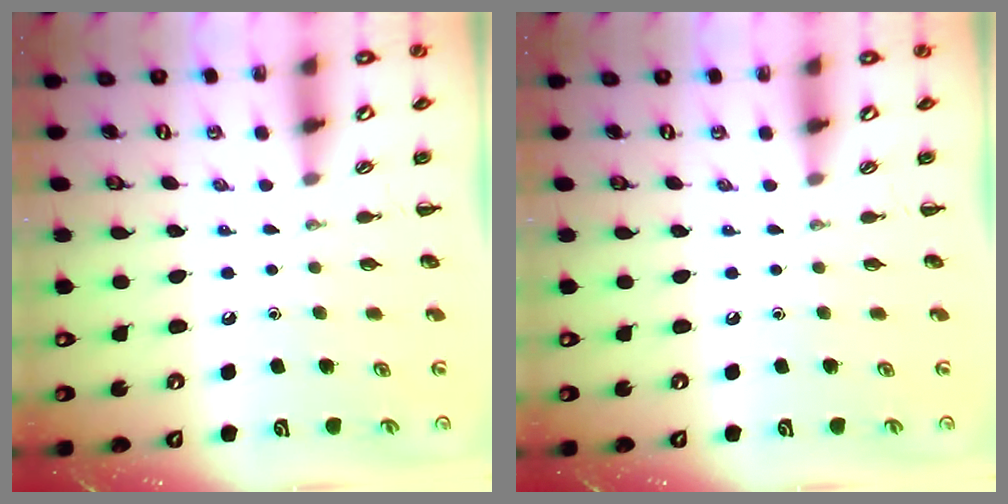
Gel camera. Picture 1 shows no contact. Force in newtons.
{"total": 0.0}